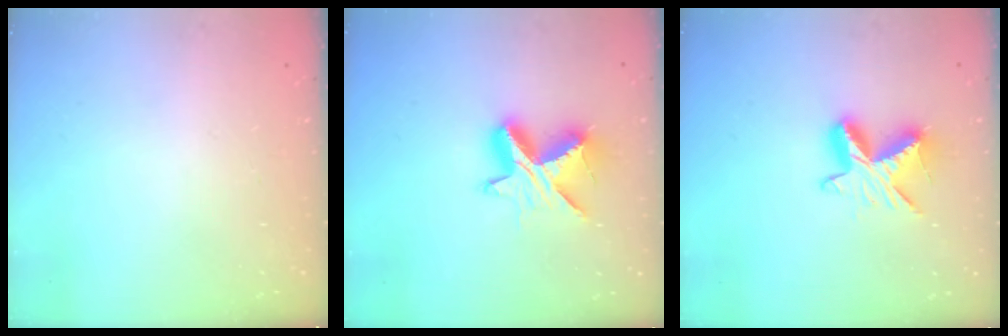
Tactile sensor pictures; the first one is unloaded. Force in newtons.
{"total": 9.9, "press": 9.9, "slide": 0.7}
{"total": 9.2, "press": 9.2, "slide": 0.3}